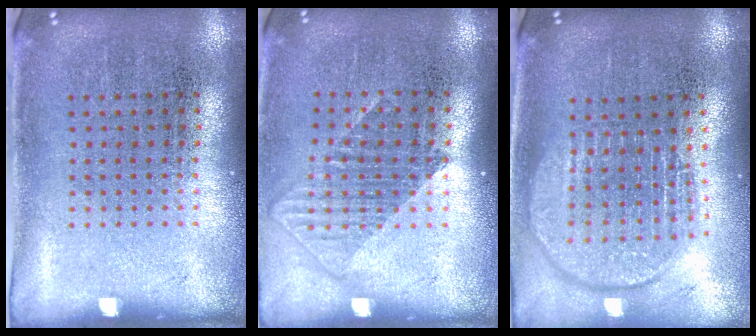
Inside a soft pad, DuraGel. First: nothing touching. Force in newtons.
{"total": 1.3, "press": 1.1, "slide": 0.7}
{"total": 1.8, "press": 1.5, "slide": 1.0}